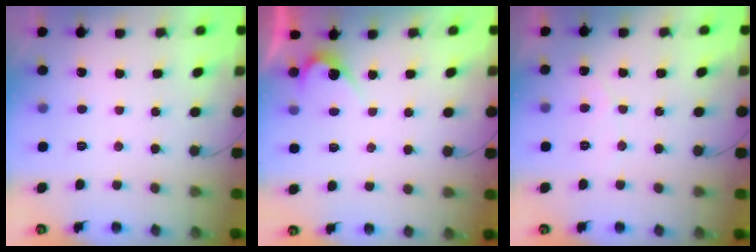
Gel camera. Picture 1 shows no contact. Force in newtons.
{"total": 3.8, "press": 3.8, "slide": 0.3}
{"total": 2.5, "press": 2.5, "slide": 0.1}